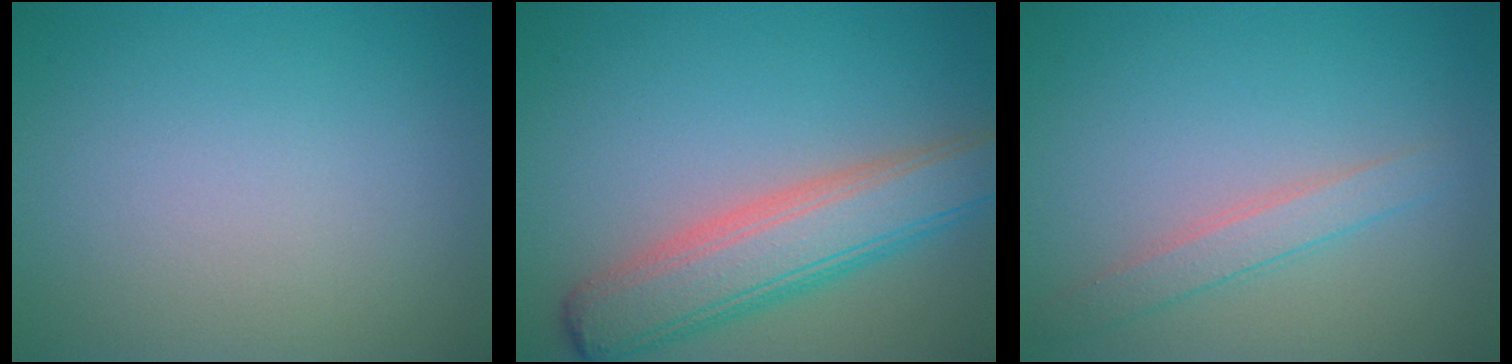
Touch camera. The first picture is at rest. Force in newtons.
{"total": 6.7, "press": 6.7, "slide": 0.3}
{"total": 2.1, "press": 2.1, "slide": 0.0}